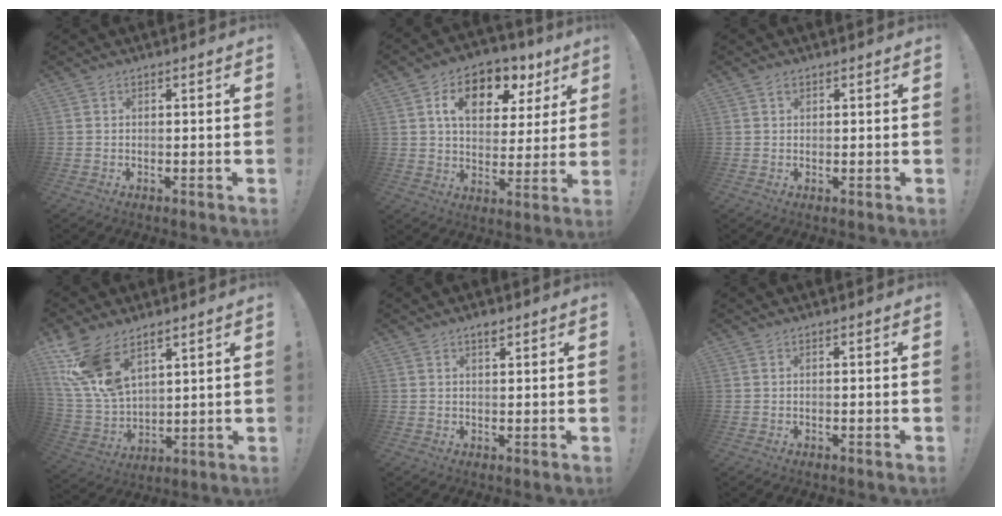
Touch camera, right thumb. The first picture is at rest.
{"total": 13.2, "force": [6.5, 8.1, 8.1], "torque": [-0.127, -0.028, 0.115]}
{"total": 1.0, "force": [0.6, 0.7, 0.4], "torque": [0.005, -0.004, 0.008]}
{"total": 14.7, "force": [9.5, 7.5, 8.4], "torque": [-0.177, -0.056, 0.181]}
{"total": 2.1, "force": [1.6, 0.5, 1.2], "torque": [-0.015, -0.007, 0.026]}
{"total": 0.6, "force": [0.0, -0.3, 0.5], "torque": [-0.004, -0.004, -0.002]}